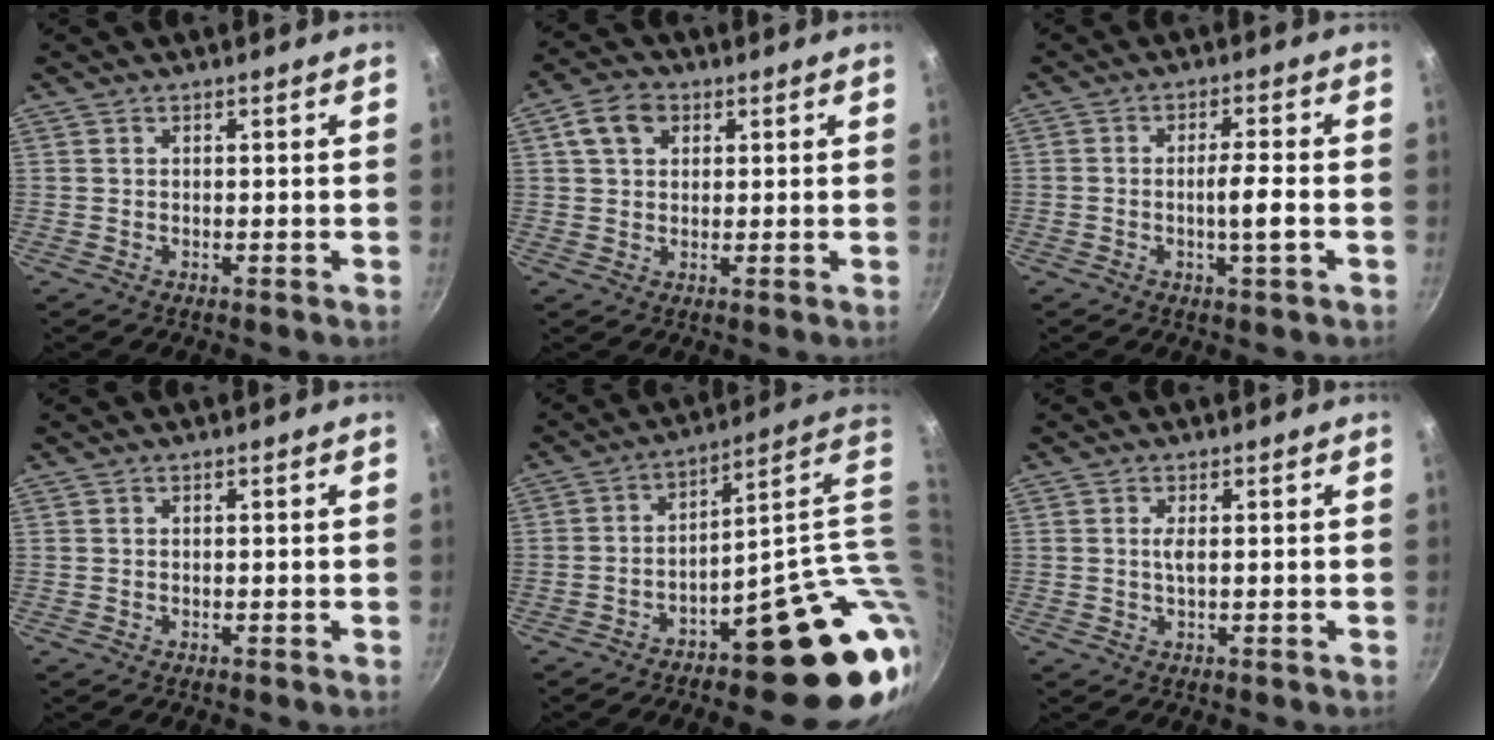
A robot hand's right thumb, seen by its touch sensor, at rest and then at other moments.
{"total": 6.3, "force": [2.3, 4.6, 3.6], "torque": [-0.052, 0.006, 0.035]}
{"total": 5.0, "force": [-1.3, 0.5, 4.8], "torque": [-0.084, 0.012, -0.023]}
{"total": 0.0}
{"total": 20.1, "force": [-2.1, 7.3, 18.6], "torque": [-0.183, 0.011, -0.019]}
{"total": 1.7, "force": [0.3, 0.4, 1.6], "torque": [-0.035, -0.001, 0.007]}